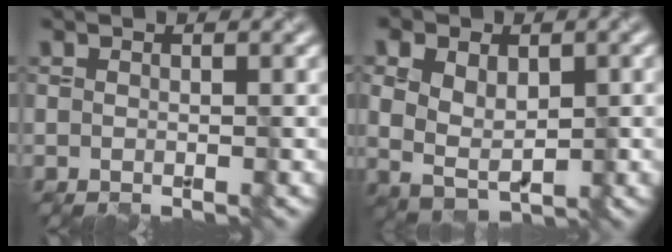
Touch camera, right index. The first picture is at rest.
{"total": 3.8, "force": [0.7, 2.6, 2.7], "torque": [-0.050, -0.005, 0.026]}